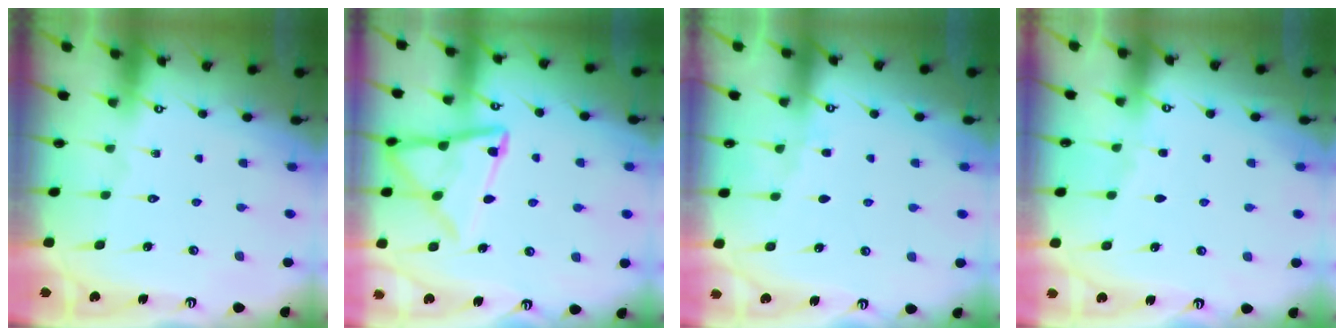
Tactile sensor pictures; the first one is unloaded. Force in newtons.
{"total": 14.5, "press": 14.4, "slide": 1.3}
{"total": 3.9, "press": 3.8, "slide": 0.6}
{"total": 2.8, "press": 2.8, "slide": 0.4}